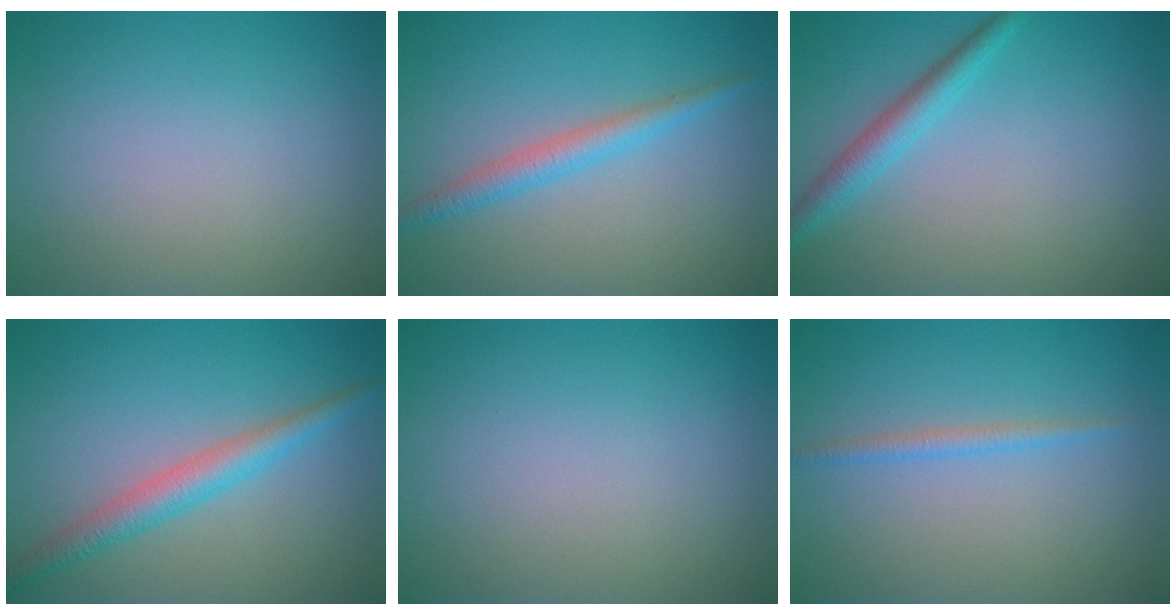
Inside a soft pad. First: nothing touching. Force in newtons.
{"total": 2.5, "press": 2.5, "slide": 0.0}
{"total": 2.4, "press": 2.4, "slide": 0.1}
{"total": 3.2, "press": 3.2, "slide": 0.2}
{"total": 0.0}
{"total": 1.2, "press": 1.2, "slide": 0.1}